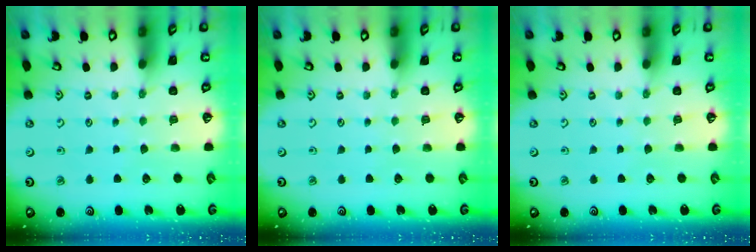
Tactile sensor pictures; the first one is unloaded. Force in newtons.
{"total": 0.0}
{"total": 0.0}